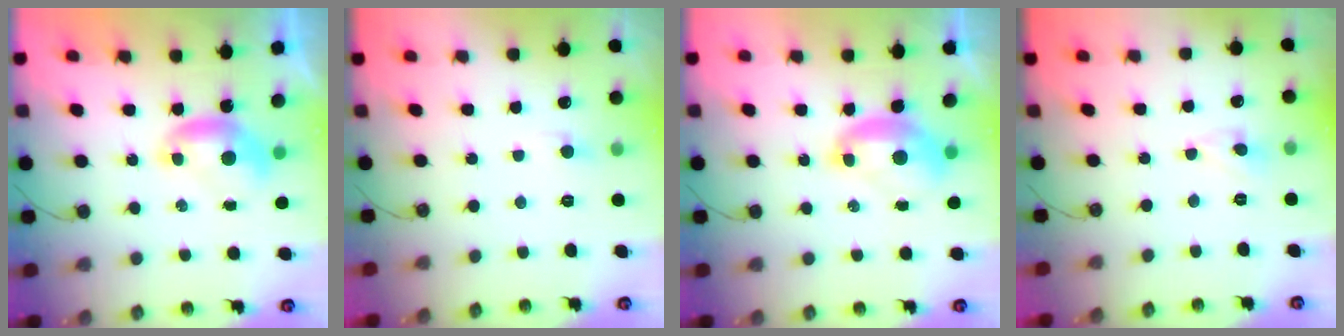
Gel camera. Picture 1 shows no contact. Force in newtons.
{"total": 1.1, "press": 1.0, "slide": 0.4}
{"total": 2.0, "press": 1.9, "slide": 0.7}
{"total": 2.5, "press": 2.4, "slide": 0.8}